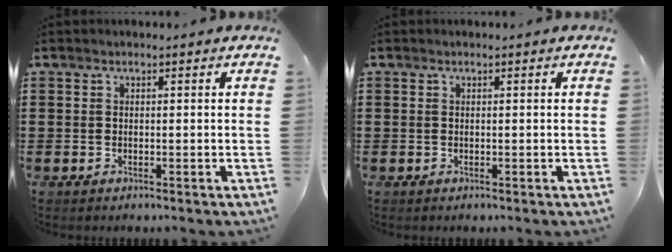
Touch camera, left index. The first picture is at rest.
{"total": 0.0}